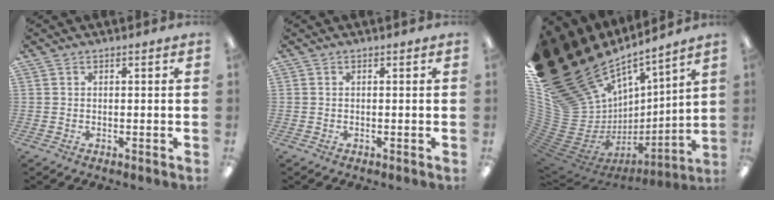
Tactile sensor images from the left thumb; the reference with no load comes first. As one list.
[{"total": 0.0}, {"total": 25.7, "force": [14.4, 16.1, 14.0], "torque": [-0.201, -0.177, 0.345]}]